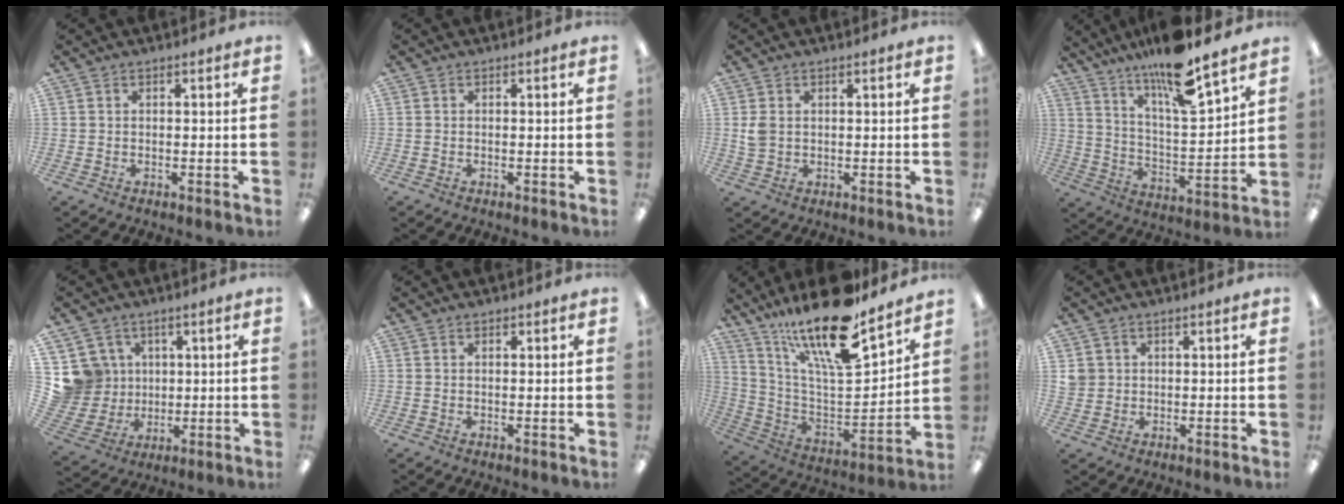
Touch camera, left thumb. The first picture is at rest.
{"total": 0.0}
{"total": 2.9, "force": [0.9, 2.0, 1.8], "torque": [-0.038, 0.003, 0.016]}
{"total": 14.3, "force": [12.1, 1.4, 7.5], "torque": [-0.134, -0.086, 0.201]}
{"total": 10.1, "force": [3.5, 9.4, 1.1], "torque": [-0.051, -0.021, 0.079]}
{"total": 0.7, "force": [0.5, 0.3, 0.3], "torque": [-0.006, 0.002, 0.009]}
{"total": 21.8, "force": [16.7, 5.5, 12.8], "torque": [-0.232, -0.113, 0.283]}
{"total": 2.8, "force": [1.0, 2.6, 0.3], "torque": [-0.006, 0.001, 0.017]}